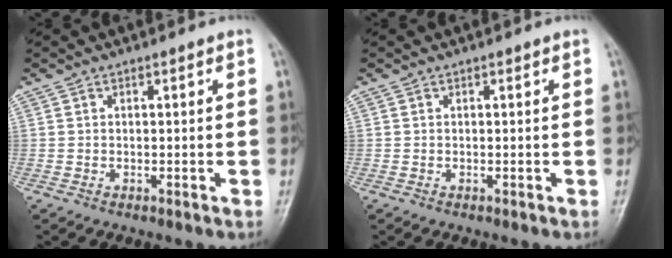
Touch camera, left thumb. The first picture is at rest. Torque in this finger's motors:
{"motor_torque": [0.00, 0.00, 0.03, -0.03, 0.00]}